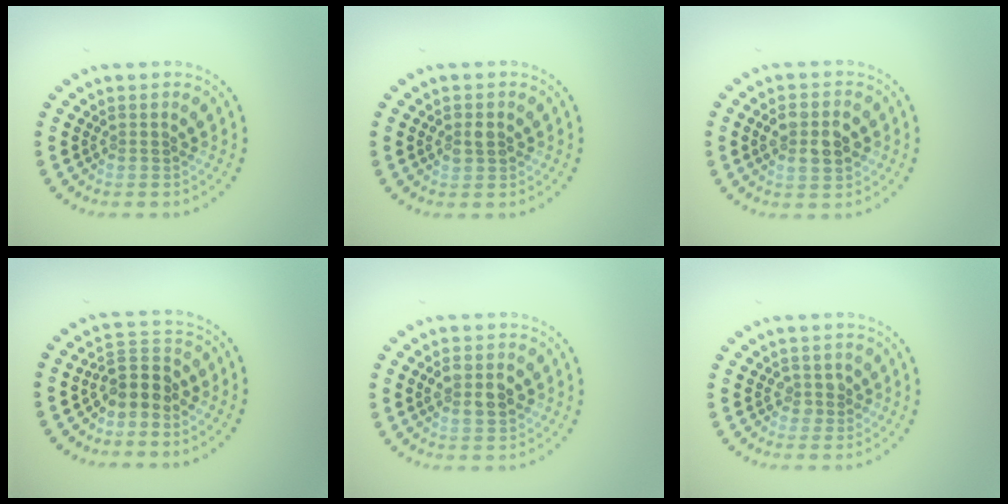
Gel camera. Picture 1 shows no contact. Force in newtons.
{"total": 1.4, "press": 1.4, "slide": 0.3}
{"total": 3.5, "press": 3.5, "slide": 0.2}
{"total": 2.9, "press": 2.4, "slide": 1.6}
{"total": 2.4, "press": 2.4, "slide": 0.2}
{"total": 1.2, "press": 1.1, "slide": 0.6}